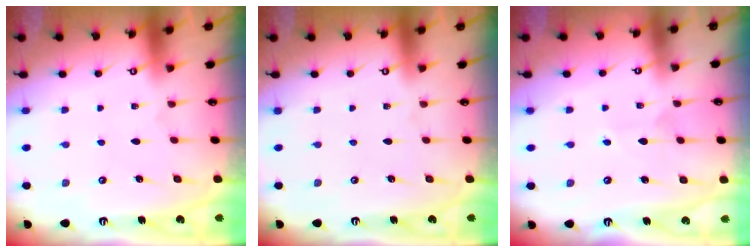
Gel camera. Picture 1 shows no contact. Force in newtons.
{"total": 0.0}
{"total": 4.2, "press": 4.2, "slide": 0.4}